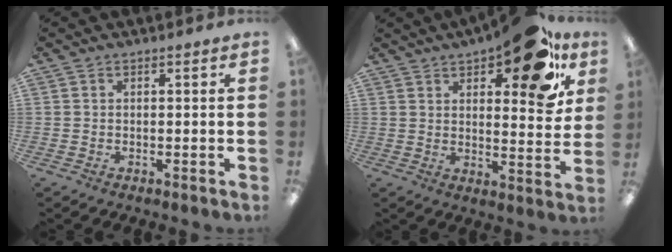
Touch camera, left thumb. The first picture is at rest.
{"total": 17.7, "force": [10.8, 6.9, 12.2], "torque": [-0.158, -0.059, 0.172]}